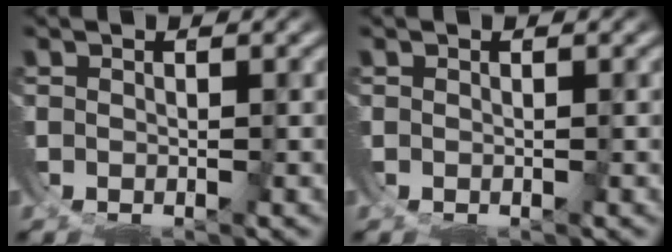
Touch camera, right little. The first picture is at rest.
{"total": 0.0}